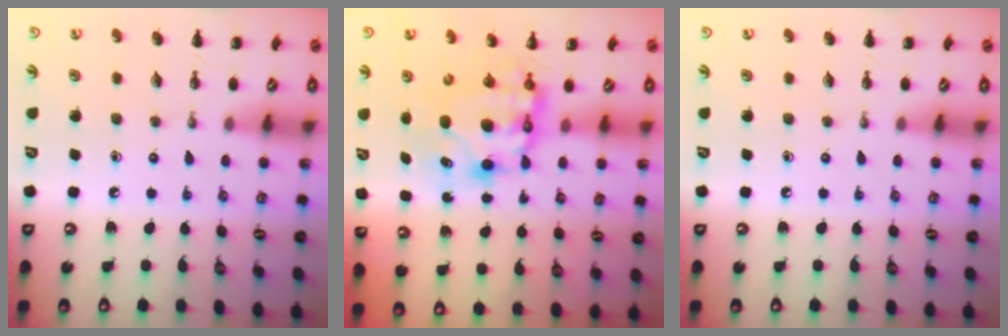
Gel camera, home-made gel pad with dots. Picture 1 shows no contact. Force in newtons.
{"total": 7.3, "press": 7.0, "slide": 2.1}
{"total": 0.0}